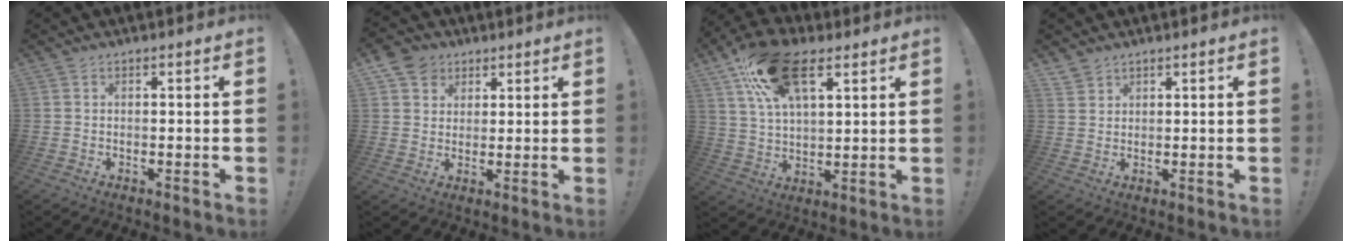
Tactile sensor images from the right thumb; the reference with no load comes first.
{"total": 7.7, "force": [4.0, 6.4, 1.4], "torque": [-0.014, -0.029, 0.079]}
{"total": 18.6, "force": [9.7, 9.6, 12.5], "torque": [-0.226, -0.025, 0.174]}
{"total": 2.8, "force": [2.4, 1.4, 0.2], "torque": [0.003, -0.018, 0.046]}